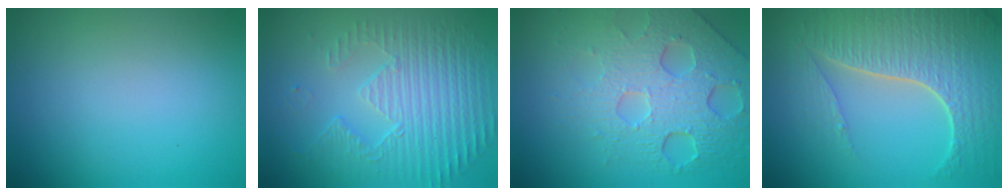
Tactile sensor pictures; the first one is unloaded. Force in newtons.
{"total": 5.6, "press": 3.5, "slide": 4.3}
{"total": 7.8, "press": 5.3, "slide": 5.7}
{"total": 7.8, "press": 5.4, "slide": 5.7}